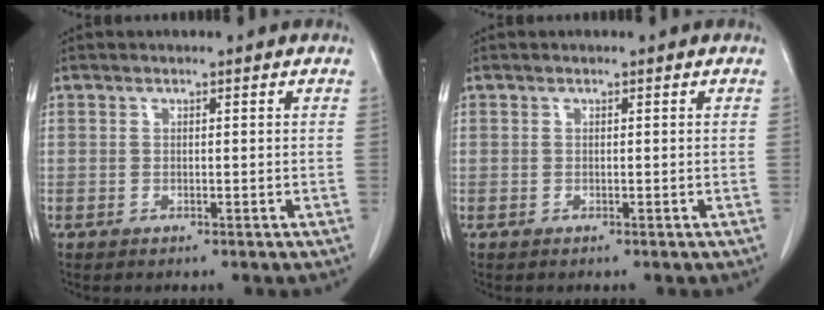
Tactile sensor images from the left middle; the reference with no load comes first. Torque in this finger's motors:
{"motor_torque": [0.16, -0.18, 0.06, 0.01]}